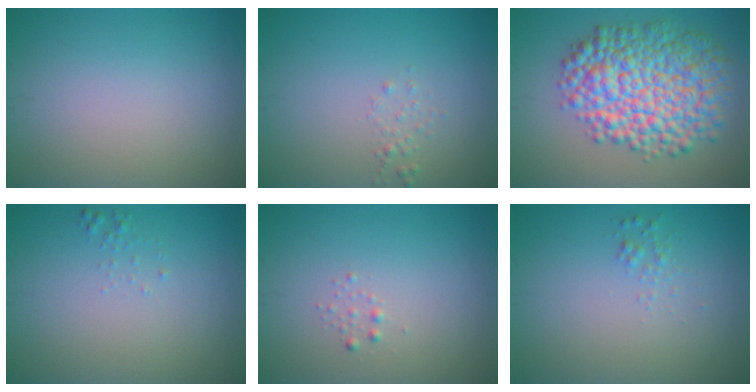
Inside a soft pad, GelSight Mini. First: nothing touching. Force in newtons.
{"total": 0.7, "press": 0.7, "slide": 0.1}
{"total": 10.5, "press": 10.5, "slide": 0.2}
{"total": 0.5, "press": 0.5, "slide": 0.0}
{"total": 0.6, "press": 0.6, "slide": 0.1}
{"total": 0.8, "press": 0.8, "slide": 0.0}